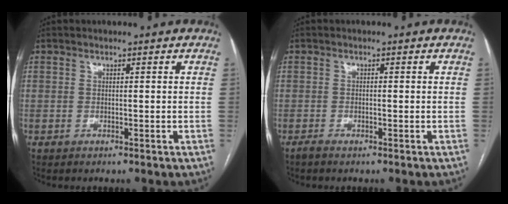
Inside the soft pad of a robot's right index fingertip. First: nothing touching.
{"total": 0.9, "force": [-0.8, 0.1, 0.6], "torque": [-0.016, -0.002, -0.014]}